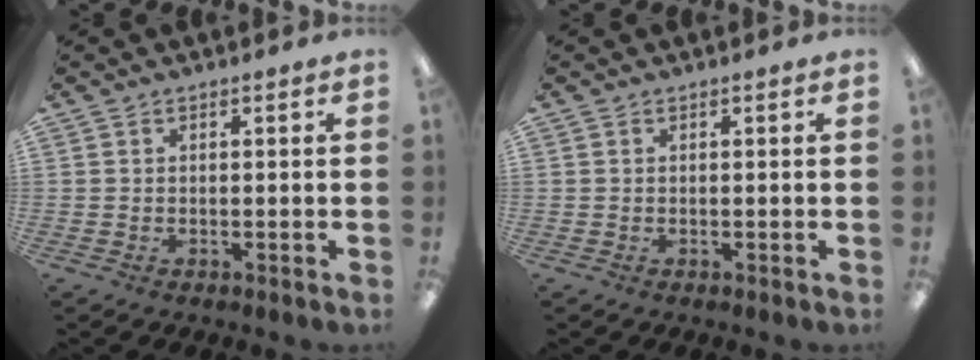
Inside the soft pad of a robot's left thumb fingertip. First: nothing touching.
{"total": 0.0}